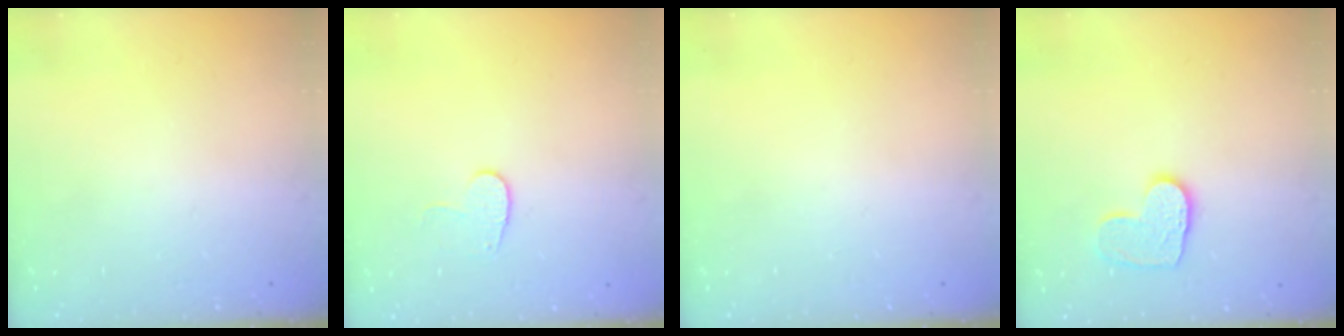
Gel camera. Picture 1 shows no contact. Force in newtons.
{"total": 7.7, "press": 7.6, "slide": 0.5}
{"total": 0.0}
{"total": 9.1, "press": 9.1, "slide": 0.2}